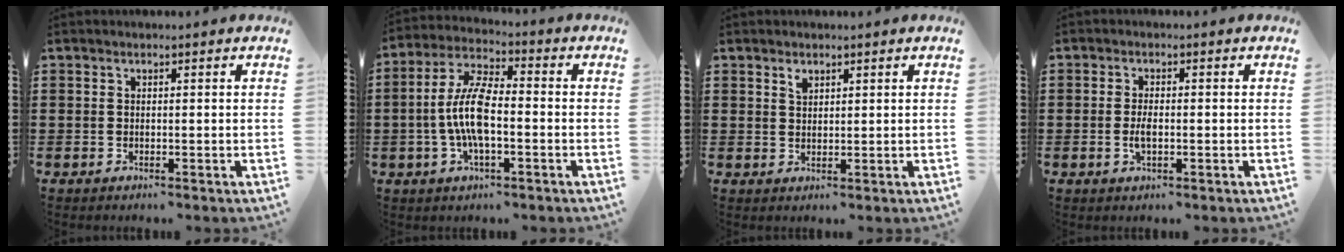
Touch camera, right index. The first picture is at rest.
{"total": 9.0, "force": [-1.4, 3.1, 8.4], "torque": [-0.194, -0.010, -0.033]}
{"total": 1.6, "force": [1.2, 0.8, 0.6], "torque": [-0.007, -0.001, 0.021]}
{"total": 2.5, "force": [-0.5, 1.0, 2.3], "torque": [-0.050, -0.002, -0.011]}